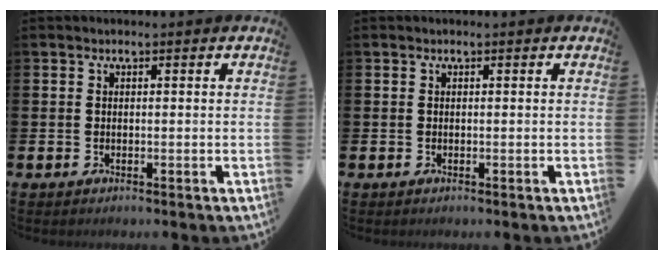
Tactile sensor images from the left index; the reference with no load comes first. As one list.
[{"total": 0.0}]